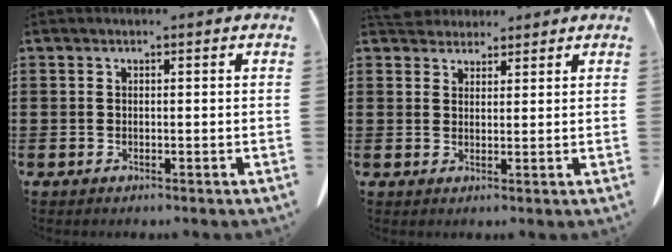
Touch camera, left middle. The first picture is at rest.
{"total": 3.9, "force": [3.7, 1.2, 0.6], "torque": [-0.014, -0.008, 0.070]}